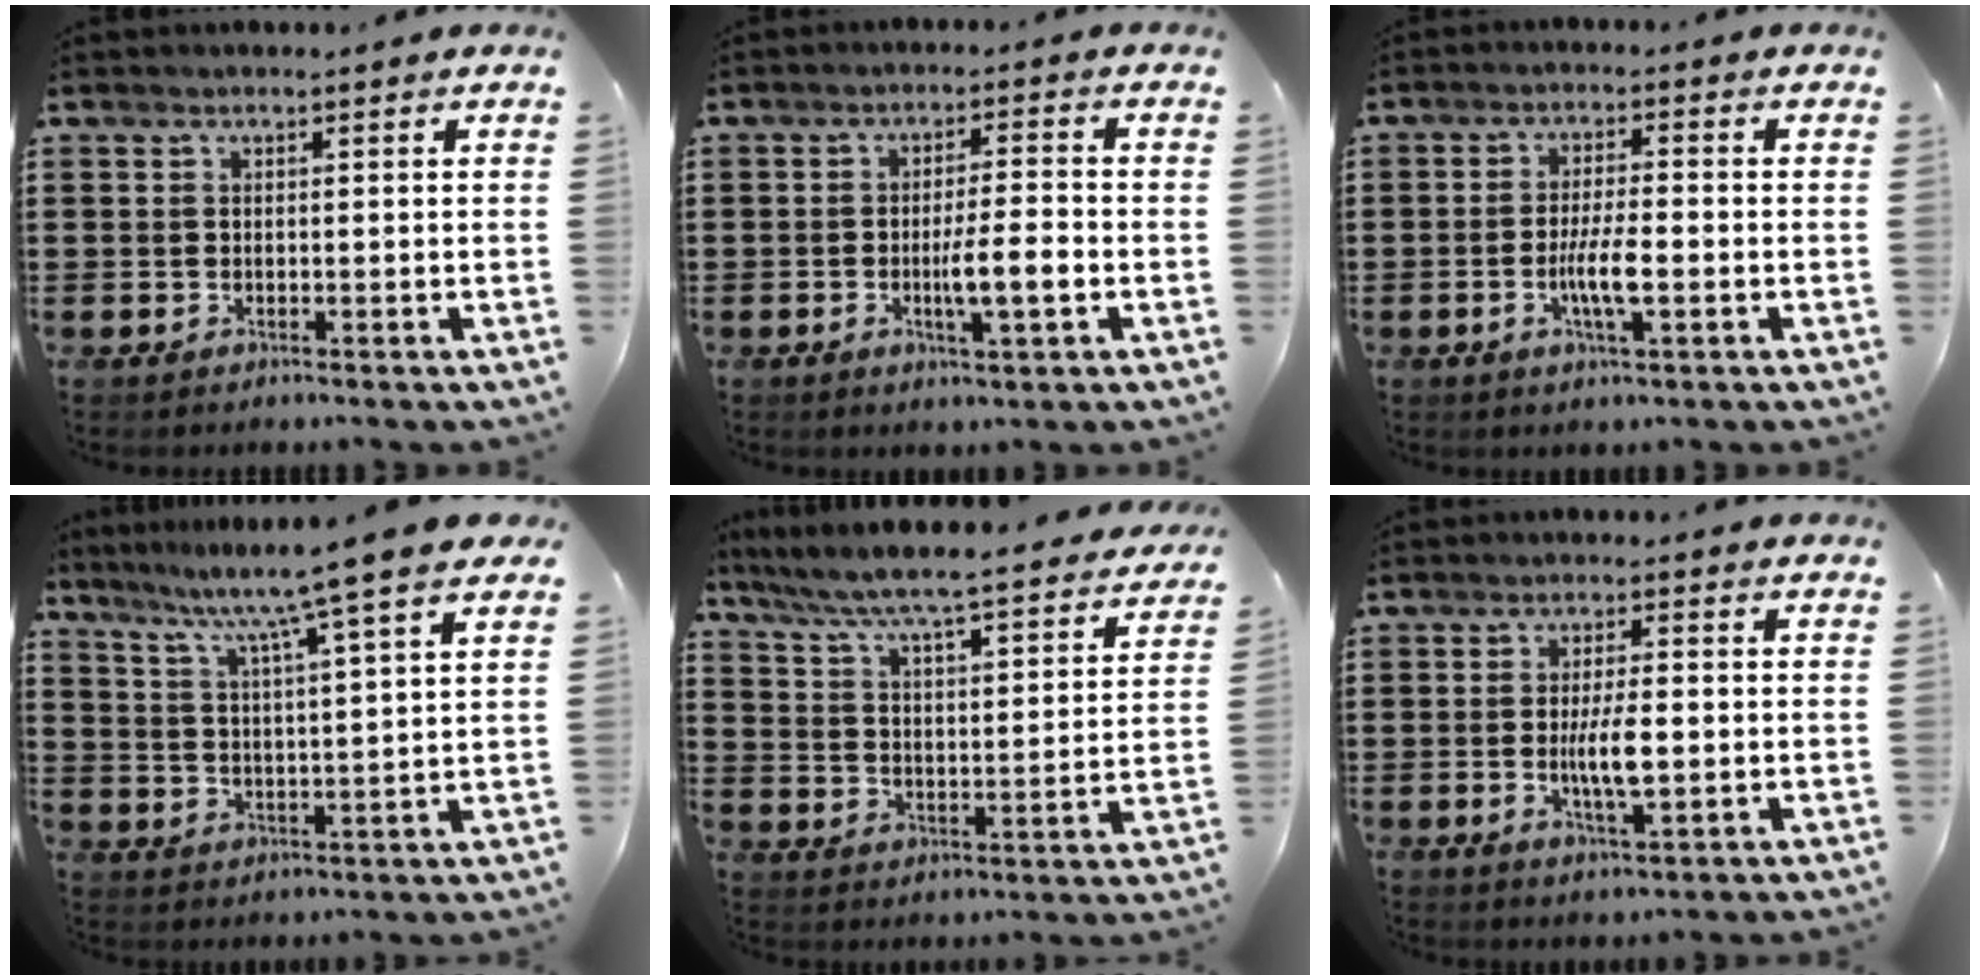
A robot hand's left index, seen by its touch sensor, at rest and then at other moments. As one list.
[{"total": 5.7, "force": [-1.4, 1.0, 5.4], "torque": [-0.092, 0.003, -0.026]}, {"total": 5.6, "force": [-1.5, 1.2, 5.3], "torque": [-0.101, 0.000, -0.031]}, {"total": 8.3, "force": [6.7, -1.4, 4.6], "torque": [-0.107, -0.044, 0.102]}, {"total": 5.4, "force": [5.0, -0.5, 1.9], "torque": [-0.064, -0.045, 0.076]}, {"total": 6.1, "force": [-0.6, 1.8, 5.8], "torque": [-0.107, -0.006, -0.018]}]